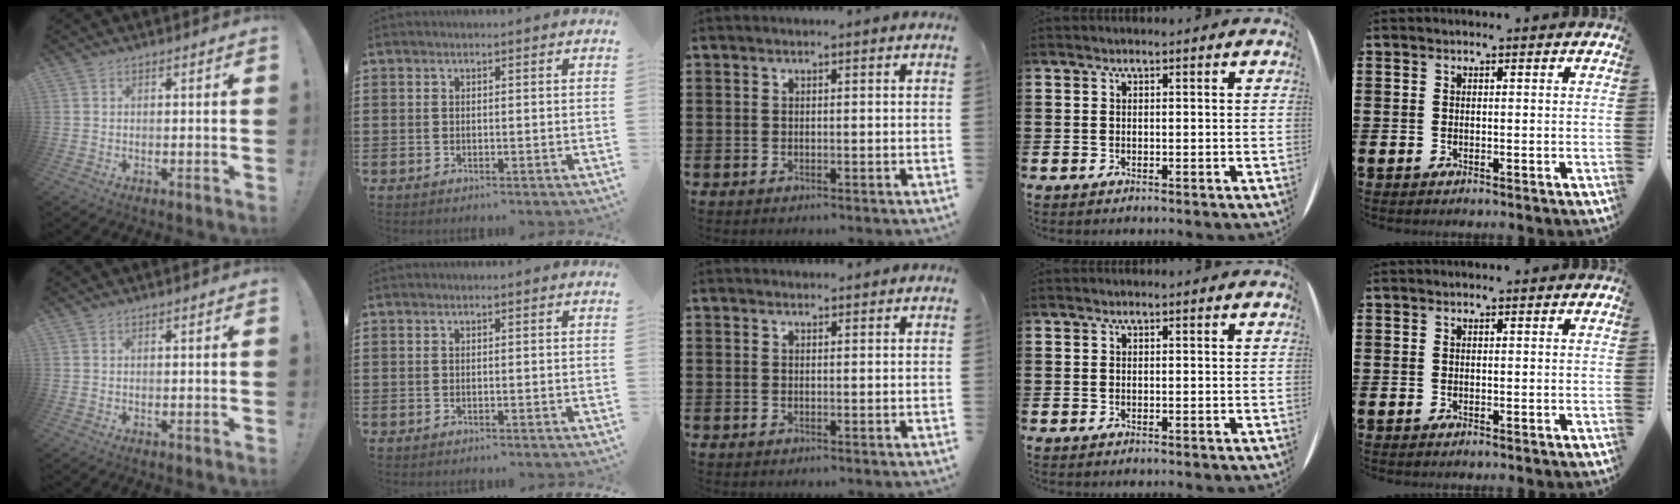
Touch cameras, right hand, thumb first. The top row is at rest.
{"middle": {"total": 0.9, "force": [0.9, 0.2, 0.0], "torque": [0.006, -0.002, 0.015]}}